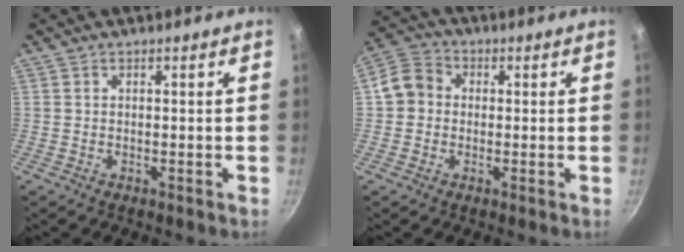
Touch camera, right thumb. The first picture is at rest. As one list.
[{"total": 6.4, "force": [0.1, 5.7, 3.0], "torque": [-0.044, 0.021, -0.011]}]